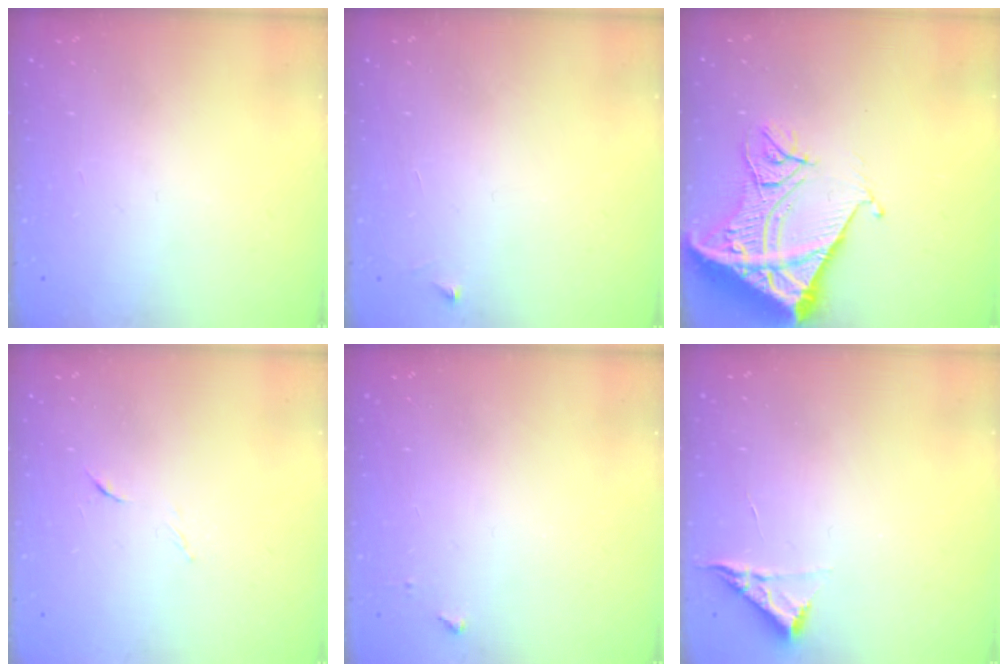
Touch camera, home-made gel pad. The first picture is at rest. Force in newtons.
{"total": 2.5, "press": 2.5, "slide": 0.3}
{"total": 16.2, "press": 16.1, "slide": 2.1}
{"total": 4.1, "press": 4.0, "slide": 1.1}
{"total": 3.5, "press": 3.5, "slide": 0.4}
{"total": 5.1, "press": 5.0, "slide": 0.7}